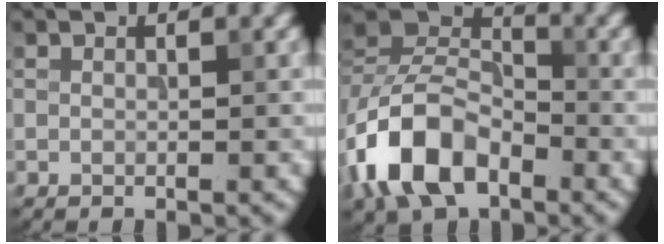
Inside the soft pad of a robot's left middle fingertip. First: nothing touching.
{"total": 8.9, "force": [-4.2, 5.5, 5.7], "torque": [-0.110, 0.010, -0.095]}